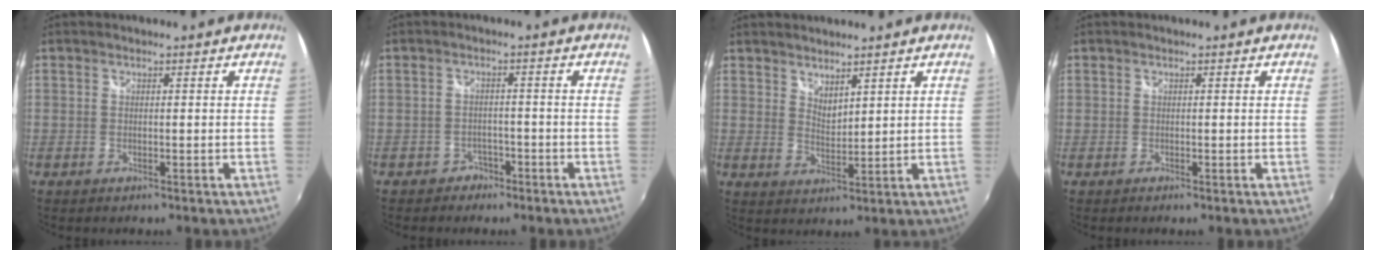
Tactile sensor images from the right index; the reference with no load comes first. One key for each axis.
{"total": 3.5, "fx": -2.4, "fy": 2.5, "fz": 0.1, "tx": -0.009, "ty": 0.010, "tz": -0.037}
{"total": 3.5, "fx": 3.0, "fy": 1.1, "fz": 1.4, "tx": -0.020, "ty": -0.005, "tz": 0.053}
{"total": 0.7, "fx": -0.2, "fy": 0.6, "fz": -0.1, "tx": -0.002, "ty": 0.000, "tz": -0.004}